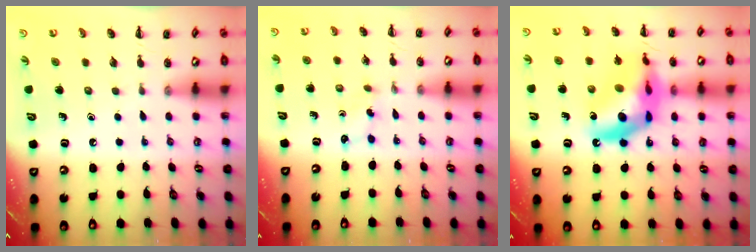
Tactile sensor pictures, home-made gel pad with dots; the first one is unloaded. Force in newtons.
{"total": 2.2, "press": 2.1, "slide": 0.8}
{"total": 17.7, "press": 17.2, "slide": 4.5}